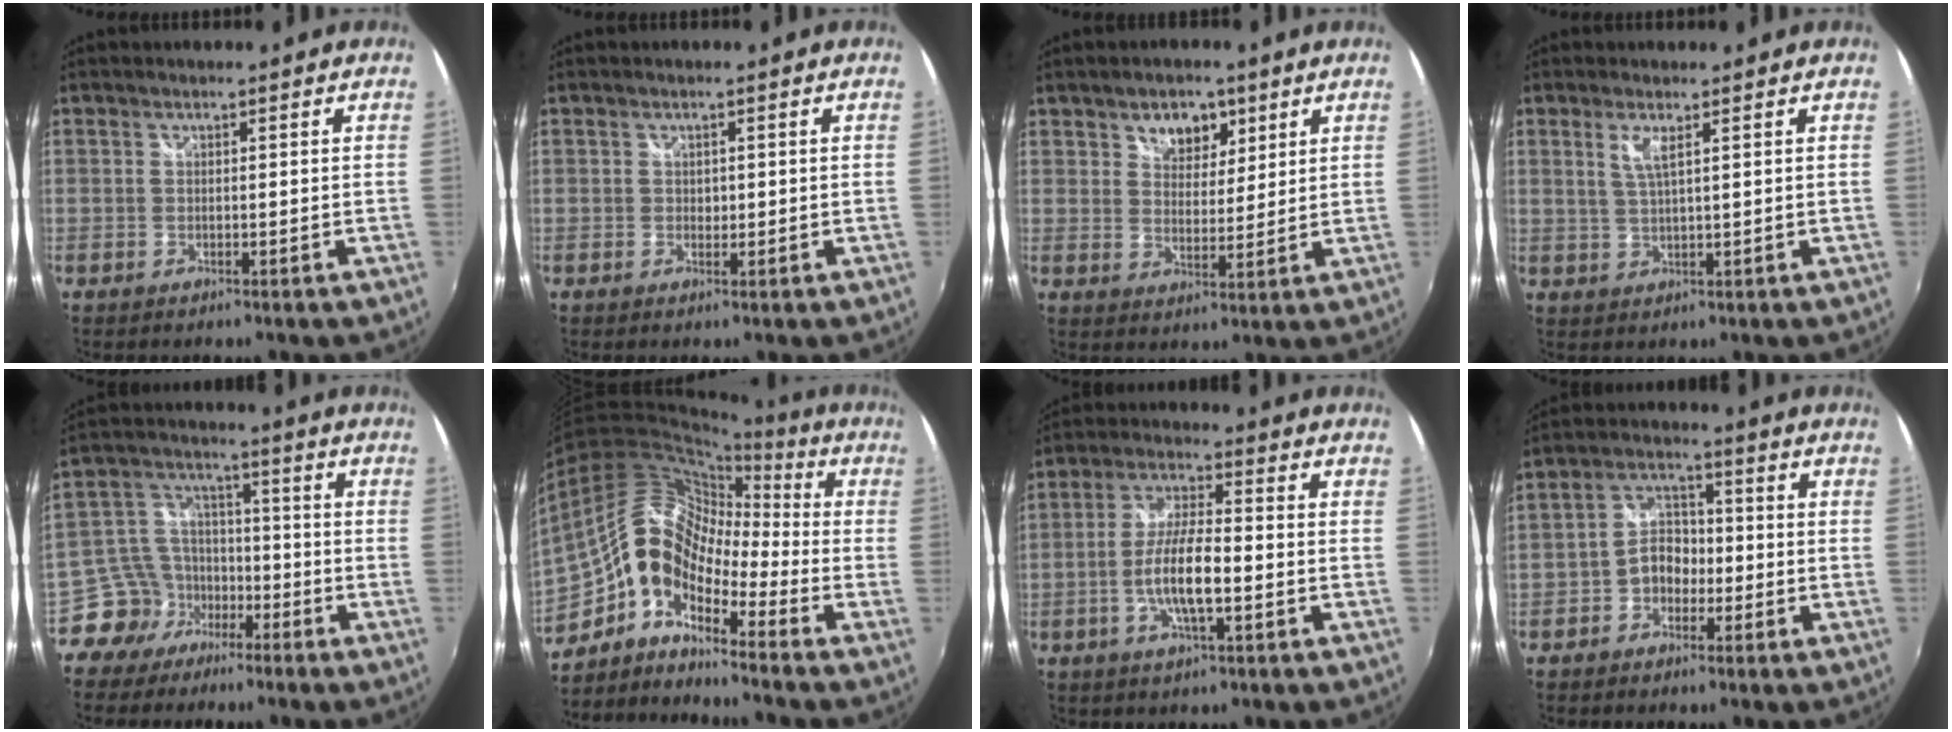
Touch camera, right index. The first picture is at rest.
{"total": 1.0, "force": [0.1, 0.9, 0.3], "torque": [-0.002, 0.000, 0.002]}
{"total": 6.2, "force": [3.5, 4.2, 3.0], "torque": [-0.038, 0.005, 0.059]}
{"total": 3.1, "force": [1.5, 0.4, 2.7], "torque": [-0.053, -0.002, 0.028]}
{"total": 8.9, "force": [-5.8, 6.6, 1.5], "torque": [-0.044, 0.036, -0.107]}
{"total": 13.0, "force": [-5.6, 7.1, 9.3], "torque": [-0.157, 0.021, -0.129]}
{"total": 9.0, "force": [-2.6, 2.2, 8.3], "torque": [-0.168, 0.001, -0.048]}
{"total": 5.9, "force": [-2.3, 4.5, 3.0], "torque": [-0.053, 0.018, -0.039]}